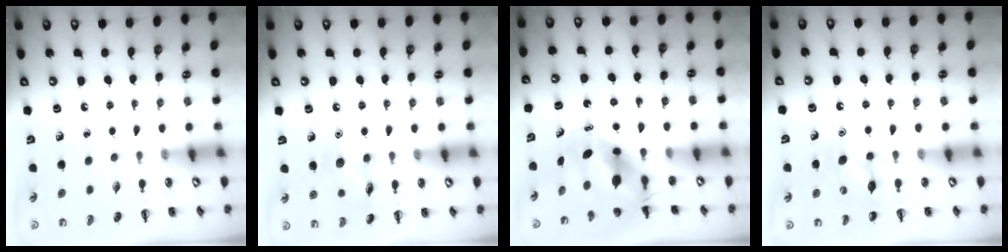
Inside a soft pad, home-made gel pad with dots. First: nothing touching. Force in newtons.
{"total": 9.5, "press": 9.4, "slide": 0.9}
{"total": 5.7, "press": 5.5, "slide": 1.5}
{"total": 6.7, "press": 6.6, "slide": 1.3}